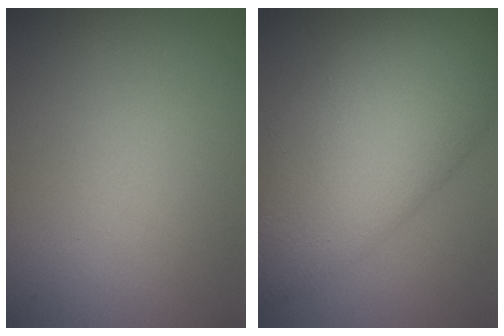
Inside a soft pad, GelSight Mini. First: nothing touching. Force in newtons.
{"total": 13.0, "press": 13.0, "slide": 0.2}